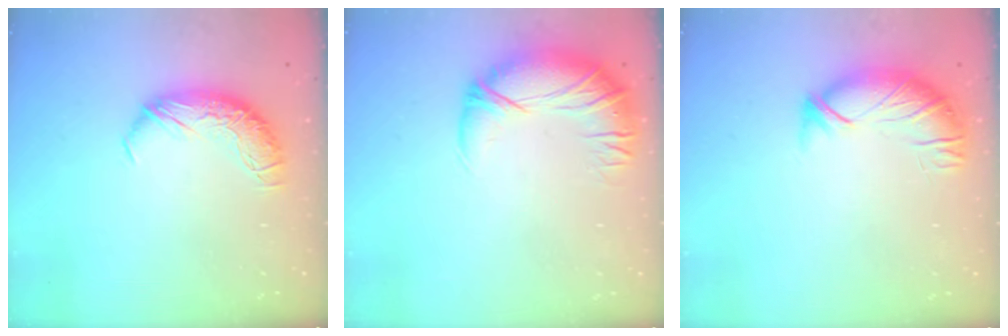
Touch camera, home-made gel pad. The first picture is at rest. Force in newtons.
{"total": 3.0, "press": 0.1, "slide": 3.0}
{"total": 3.5, "press": 2.4, "slide": 2.5}